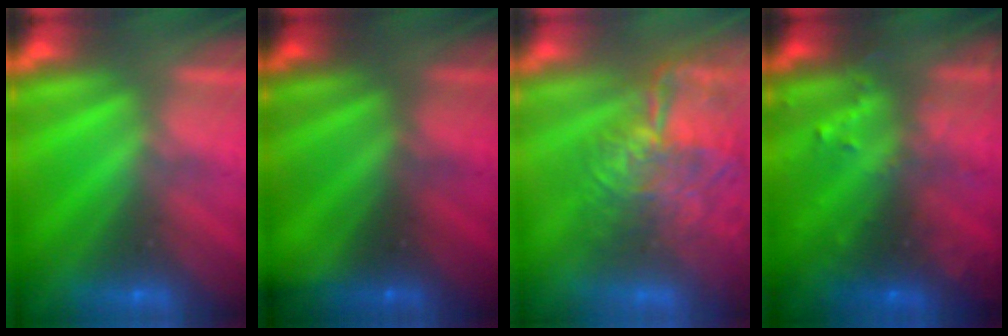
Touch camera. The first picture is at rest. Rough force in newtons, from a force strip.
{"total": 1.8}
{"total": 11.4}
{"total": 9.4}